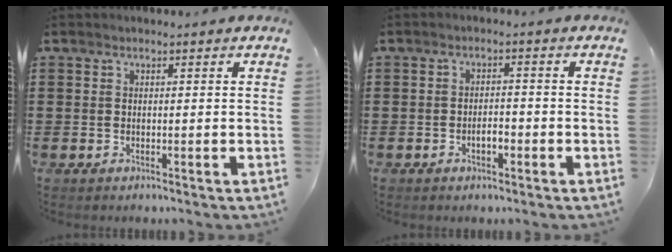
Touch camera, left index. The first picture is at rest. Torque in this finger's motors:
{"motor_torque": [0.08, 0.06, 0.08, 0.02]}